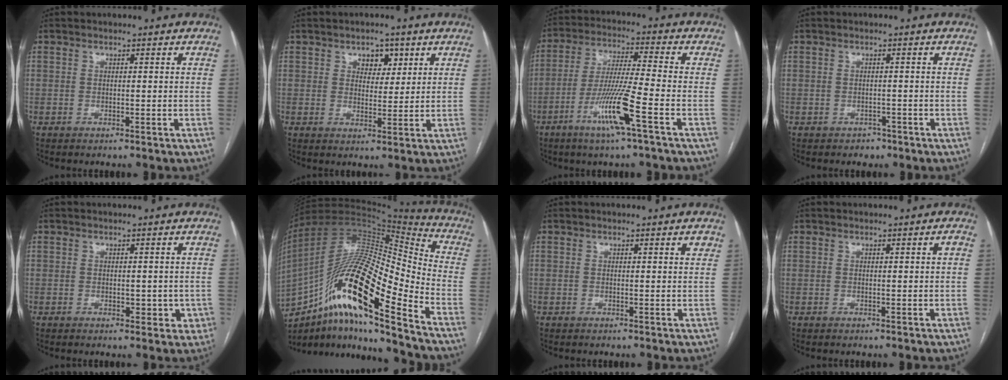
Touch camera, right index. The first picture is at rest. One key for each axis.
{"total": 4.0, "fx": 2.1, "fy": 2.6, "fz": 2.2, "tx": -0.025, "ty": 0.006, "tz": 0.033}
{"total": 11.0, "fx": -5.1, "fy": -0.8, "fz": 9.7, "tx": -0.190, "ty": -0.014, "tz": -0.100}
{"total": 1.6, "fx": -1.0, "fy": 1.2, "fz": 0.1, "tx": -0.004, "ty": 0.003, "tz": -0.013}
{"total": 3.5, "fx": -0.5, "fy": 2.4, "fz": 2.4, "tx": -0.014, "ty": 0.010, "tz": 0.001}
{"total": 23.8, "fx": -12.7, "fy": 3.4, "fz": 19.8, "tx": -0.357, "ty": 0.000, "tz": -0.222}
{"total": 1.3, "fx": 0.7, "fy": 0.1, "fz": 1.0, "tx": -0.015, "ty": 0.000, "tz": 0.007}
{"total": 0.9, "fx": 0.2, "fy": -0.1, "fz": 0.8, "tx": -0.013, "ty": 0.002, "tz": 0.003}